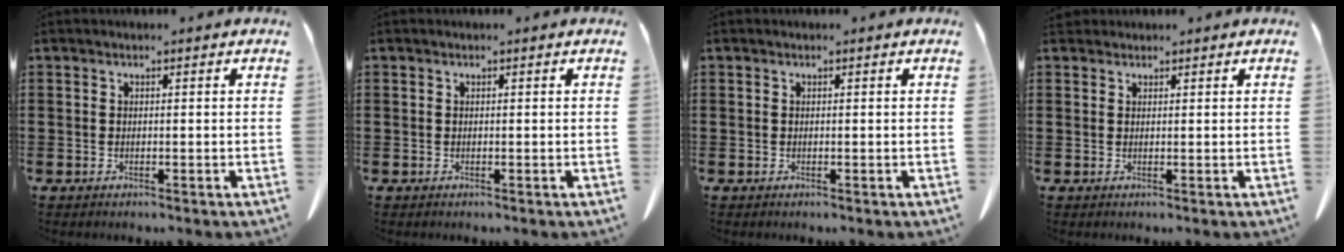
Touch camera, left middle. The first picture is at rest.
{"total": 0.0}
{"total": 0.0}
{"total": 1.2, "force": [1.1, 0.5, 0.1], "torque": [-0.007, 0.002, 0.023]}